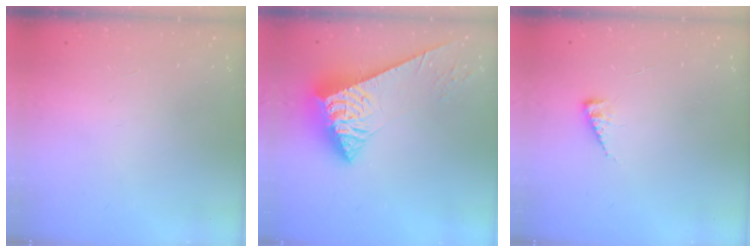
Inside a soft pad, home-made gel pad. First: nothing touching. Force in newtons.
{"total": 8.0, "press": 7.9, "slide": 1.4}
{"total": 5.2, "press": 5.2, "slide": 0.5}